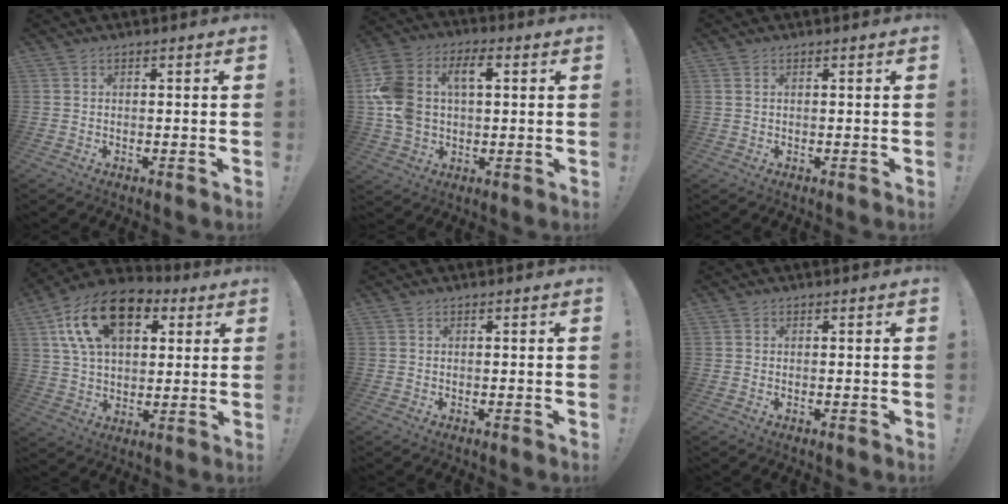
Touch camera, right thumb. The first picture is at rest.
{"total": 15.5, "force": [3.3, 10.6, 10.8], "torque": [-0.228, 0.002, 0.059]}
{"total": 0.7, "force": [0.4, 0.2, 0.5], "torque": [-0.014, 0.000, 0.009]}
{"total": 19.4, "force": [8.4, 12.0, 12.8], "torque": [-0.218, -0.026, 0.153]}
{"total": 0.0}
{"total": 0.0}